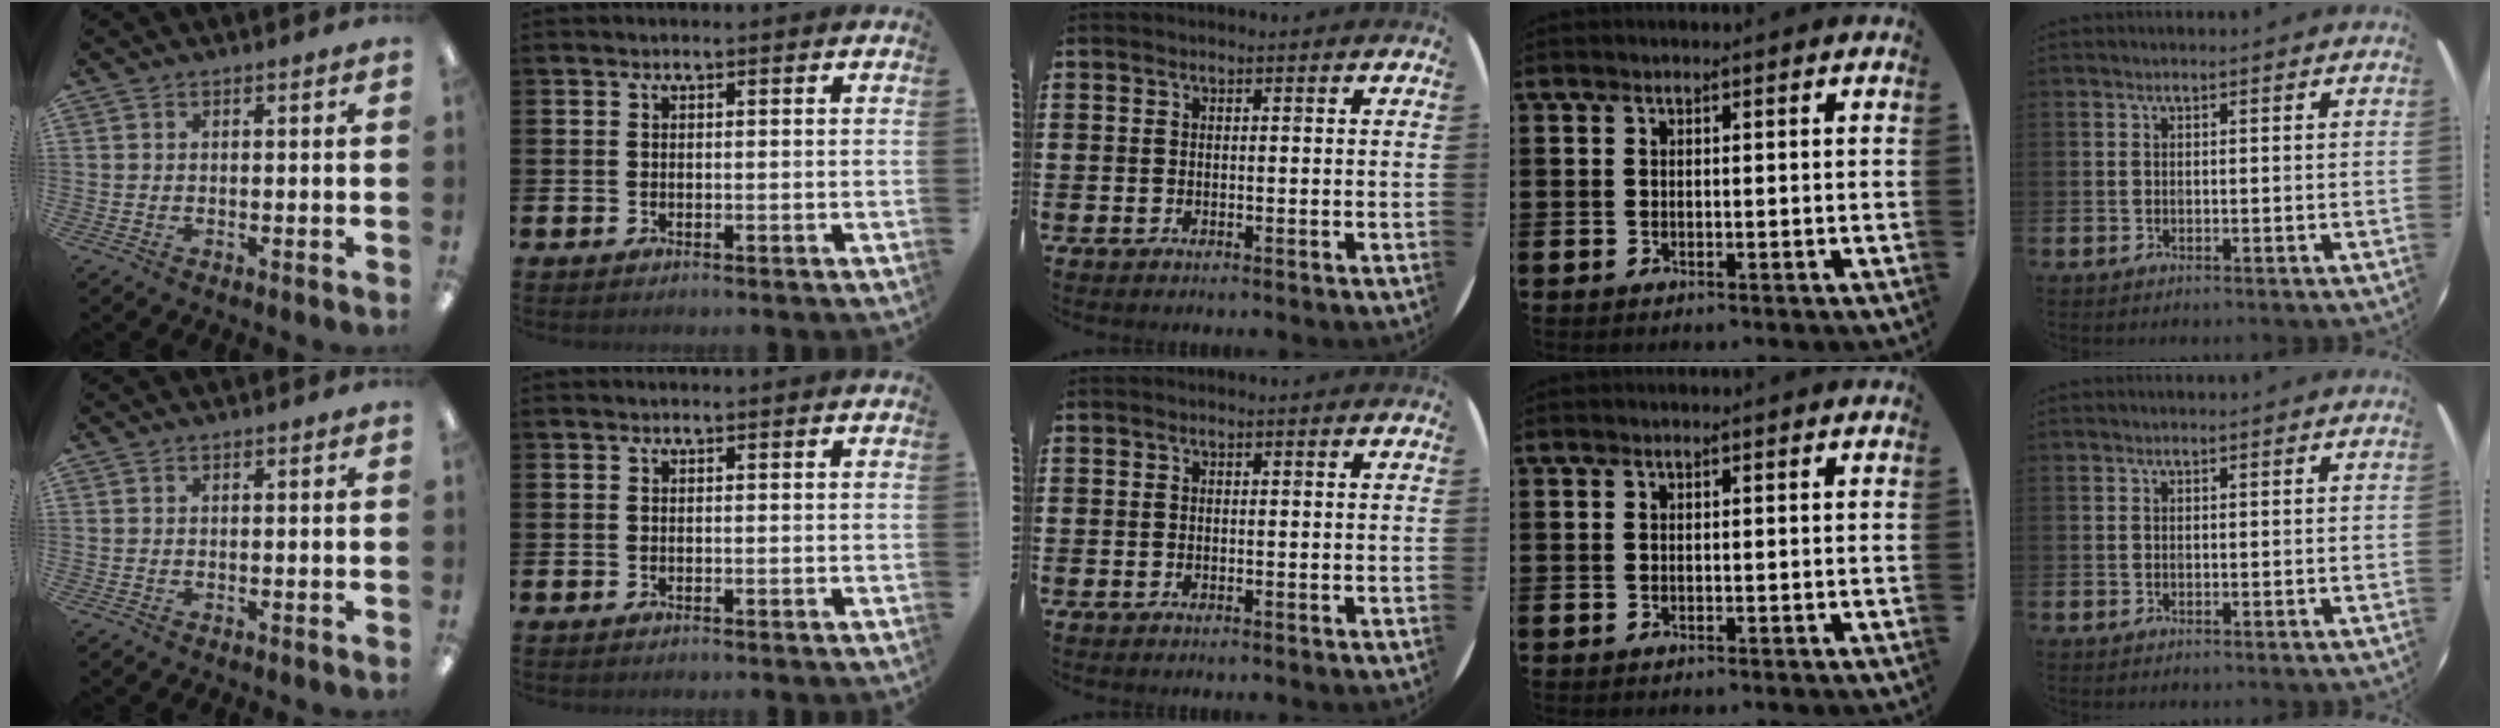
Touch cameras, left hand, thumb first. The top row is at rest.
{}